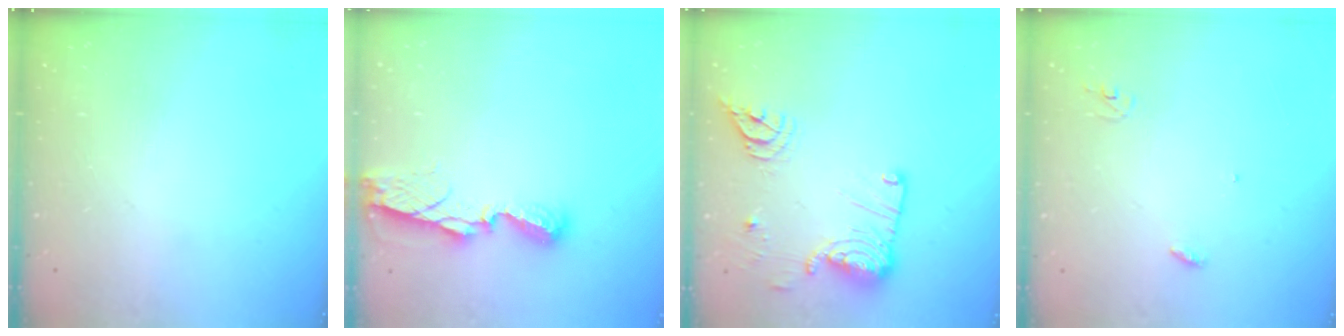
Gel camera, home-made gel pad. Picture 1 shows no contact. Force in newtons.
{"total": 7.1, "press": 7.1, "slide": 0.2}
{"total": 15.4, "press": 15.3, "slide": 1.5}
{"total": 2.9, "press": 2.9, "slide": 0.2}